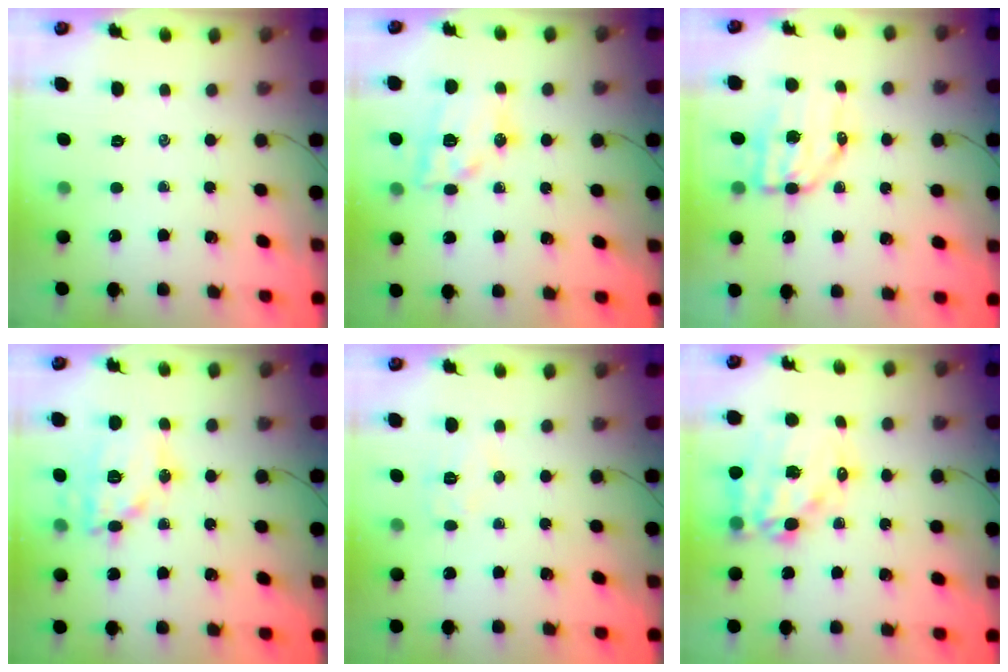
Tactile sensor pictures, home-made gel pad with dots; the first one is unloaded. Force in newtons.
{"total": 15.0, "press": 14.8, "slide": 2.2}
{"total": 6.9, "press": 6.7, "slide": 1.6}
{"total": 15.1, "press": 15.0, "slide": 1.3}
{"total": 4.8, "press": 4.8, "slide": 0.6}
{"total": 15.4, "press": 14.9, "slide": 3.6}